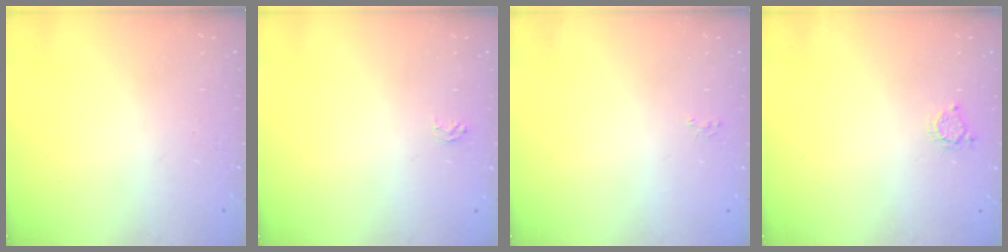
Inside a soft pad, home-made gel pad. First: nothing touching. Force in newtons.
{"total": 1.6, "press": 1.6, "slide": 0.2}
{"total": 2.6, "press": 2.6, "slide": 0.2}
{"total": 3.3, "press": 3.2, "slide": 0.3}